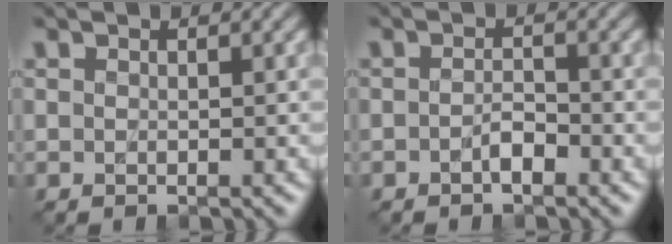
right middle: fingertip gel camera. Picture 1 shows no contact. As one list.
[{"total": 1.3, "force": [-0.8, 0.5, 1.0], "torque": [-0.020, 0.004, -0.016]}]